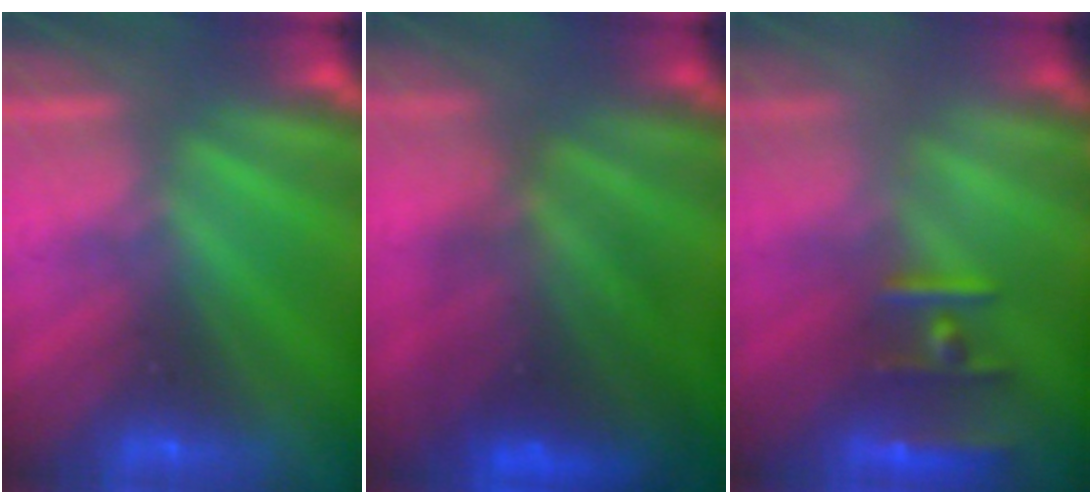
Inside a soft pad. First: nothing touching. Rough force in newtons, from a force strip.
{"total": 7.8}
{"total": 2.4}